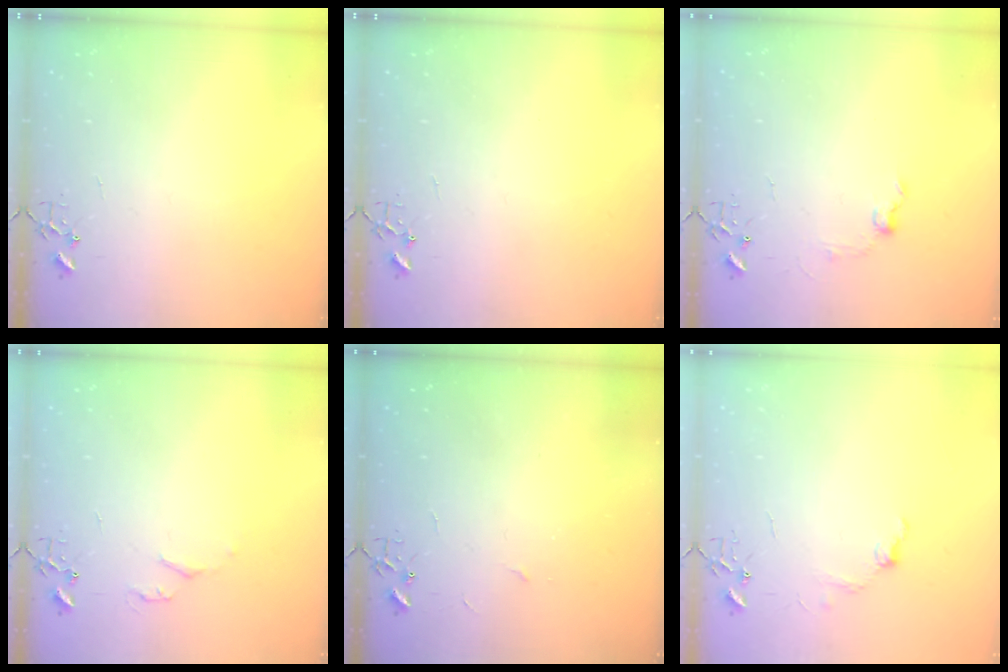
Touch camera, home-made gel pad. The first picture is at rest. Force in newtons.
{"total": 0.0}
{"total": 6.0, "press": 6.0, "slide": 0.9}
{"total": 4.5, "press": 4.5, "slide": 0.7}
{"total": 2.3, "press": 2.3, "slide": 0.4}
{"total": 7.7, "press": 7.6, "slide": 0.9}